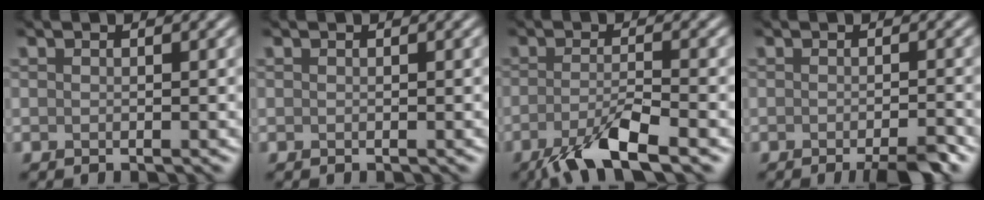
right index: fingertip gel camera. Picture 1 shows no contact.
{"total": 0.0}
{"total": 5.2, "force": [-3.0, 1.1, 4.0], "torque": [-0.072, -0.005, -0.064]}
{"total": 3.1, "force": [-2.1, 0.4, 2.3], "torque": [-0.028, -0.006, -0.037]}